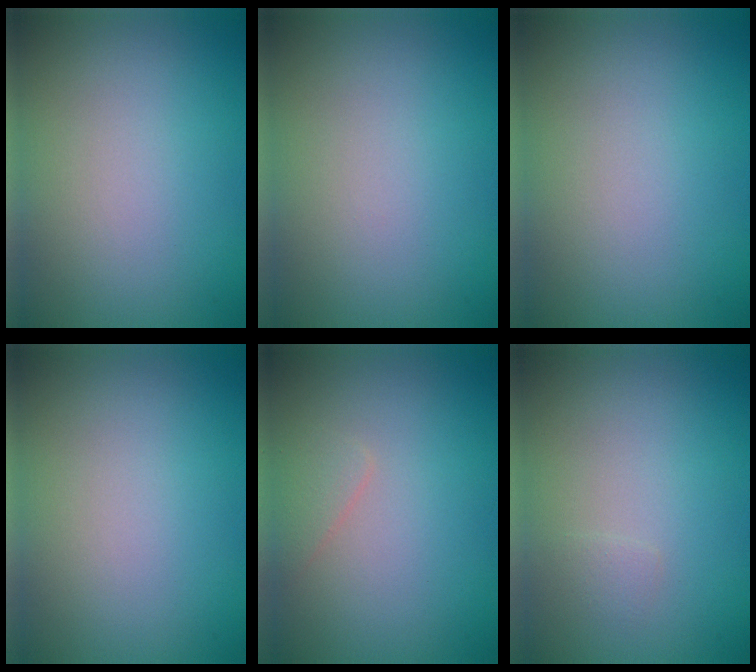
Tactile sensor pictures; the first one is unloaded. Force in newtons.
{"total": 0.0}
{"total": 0.0}
{"total": 0.0}
{"total": 1.1, "press": 1.1, "slide": 0.1}
{"total": 0.6, "press": 0.6, "slide": 0.1}